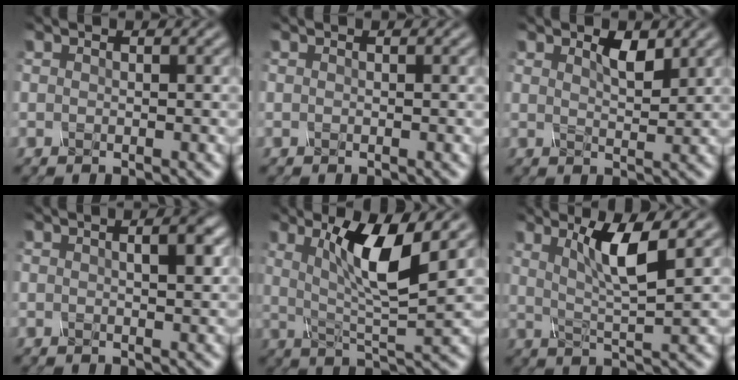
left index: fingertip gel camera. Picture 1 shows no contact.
{"total": 0.0}
{"total": 1.1, "force": [1.0, -0.3, 0.3], "torque": [-0.016, 0.002, 0.039]}
{"total": 3.0, "force": [0.9, 0.9, 2.7], "torque": [-0.013, 0.022, 0.003]}
{"total": 5.7, "force": [1.8, 0.5, 5.4], "torque": [-0.108, -0.003, 0.057]}
{"total": 3.9, "force": [1.5, -0.1, 3.6], "torque": [-0.083, -0.003, 0.056]}